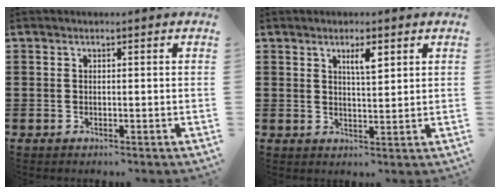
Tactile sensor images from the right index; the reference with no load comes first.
{"total": 3.0, "force": [1.7, 0.7, 2.3], "torque": [-0.040, 0.001, 0.026]}